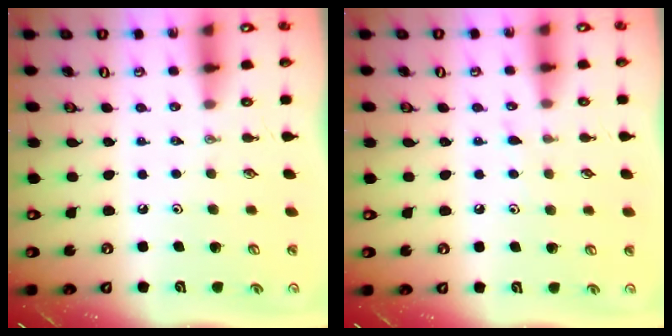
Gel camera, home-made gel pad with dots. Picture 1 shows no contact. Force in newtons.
{"total": 5.1, "press": 5.1, "slide": 0.6}